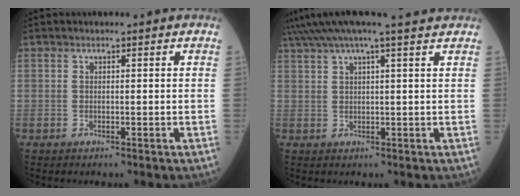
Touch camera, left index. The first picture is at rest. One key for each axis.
{"total": 10.9, "fx": 9.2, "fy": -0.7, "fz": 5.9, "tx": -0.103, "ty": 0.037, "tz": 0.122}